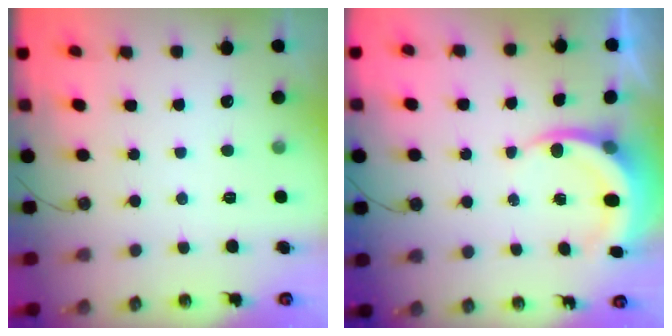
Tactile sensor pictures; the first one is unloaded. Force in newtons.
{"total": 5.3, "press": 5.3, "slide": 0.3}